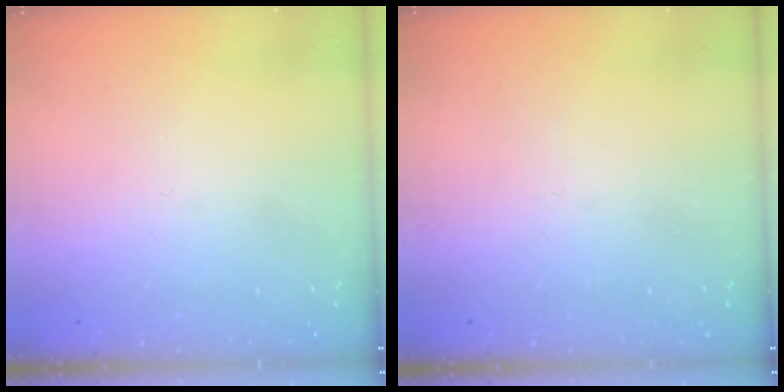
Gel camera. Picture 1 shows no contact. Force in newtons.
{"total": 0.0}